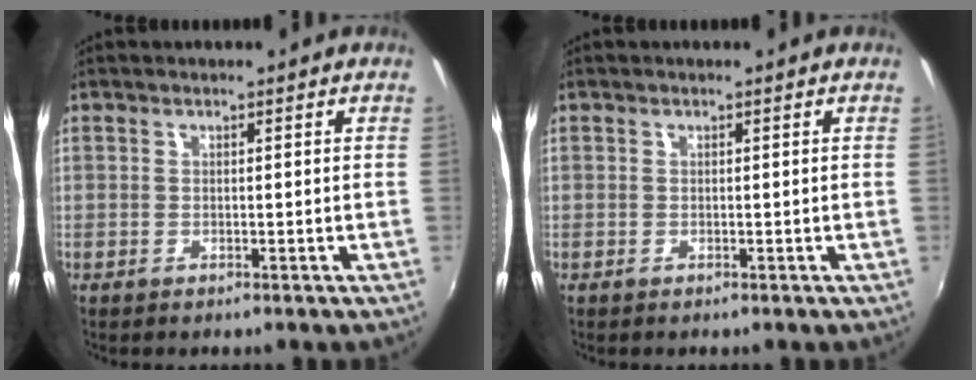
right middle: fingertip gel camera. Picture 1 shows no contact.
{"total": 0.0}